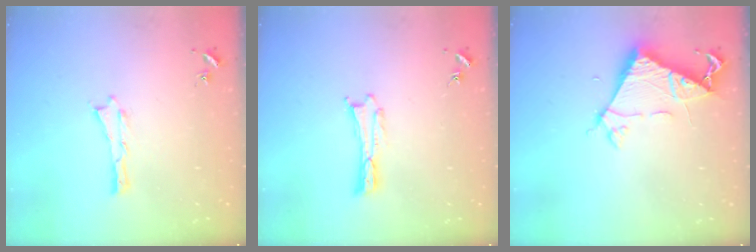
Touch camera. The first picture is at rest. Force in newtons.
{"total": 0.0}
{"total": 7.0, "press": 6.9, "slide": 0.6}